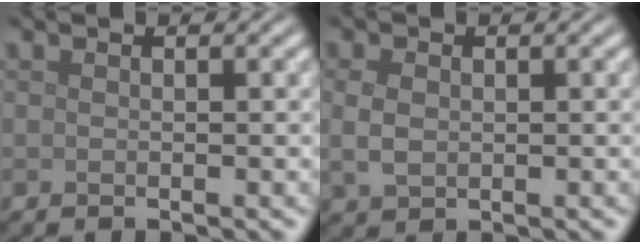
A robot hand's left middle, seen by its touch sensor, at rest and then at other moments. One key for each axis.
{"total": 2.1, "fx": 0.1, "fy": 1.6, "fz": 1.4, "tx": -0.032, "ty": -0.001, "tz": 0.004}